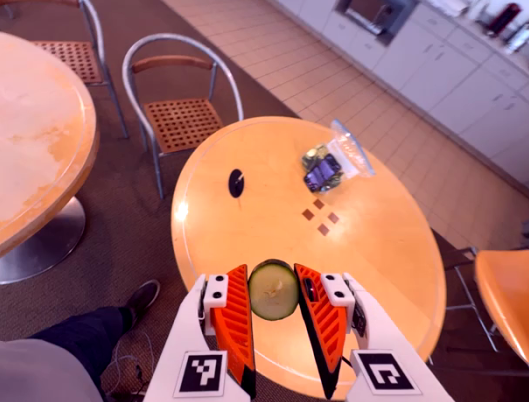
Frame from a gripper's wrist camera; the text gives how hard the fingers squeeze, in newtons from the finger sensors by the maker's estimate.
{"total": 6.3, "left": 6.3, "right": 6.4}